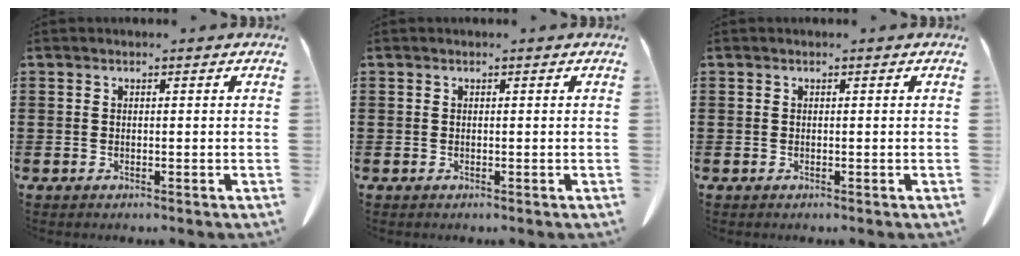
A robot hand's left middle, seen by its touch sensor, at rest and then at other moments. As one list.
[{"total": 0.0}, {"total": 0.0}]